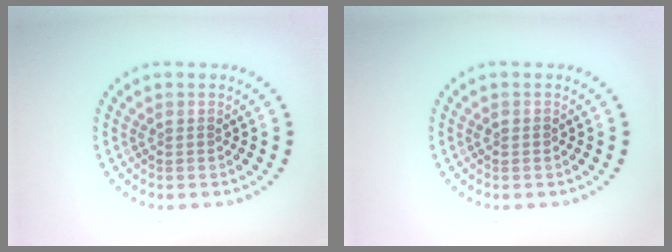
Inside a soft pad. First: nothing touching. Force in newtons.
{"total": 0.8, "press": 0.8, "slide": 0.0}